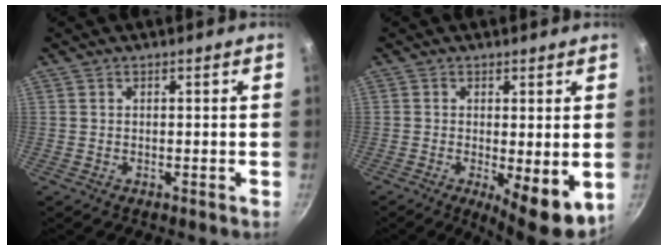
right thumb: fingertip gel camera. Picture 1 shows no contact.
{"total": 8.0, "force": [-1.2, 2.4, 7.6], "torque": [-0.098, -0.011, -0.007]}